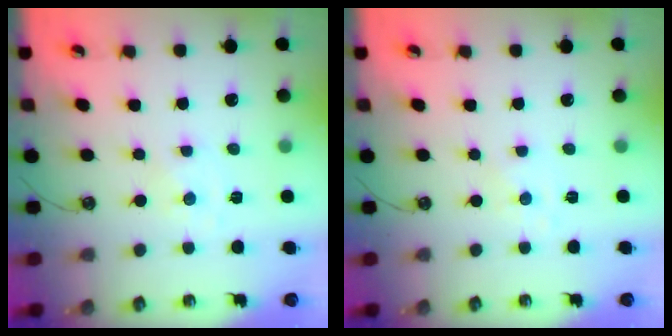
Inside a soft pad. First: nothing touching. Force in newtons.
{"total": 1.1, "press": 1.1, "slide": 0.2}